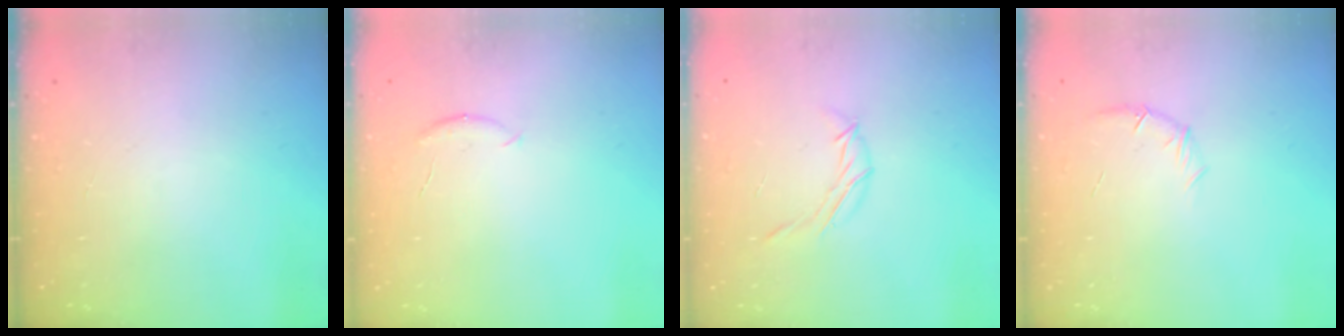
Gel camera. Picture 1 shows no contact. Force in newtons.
{"total": 5.0, "press": 4.9, "slide": 1.0}
{"total": 6.1, "press": 5.9, "slide": 1.4}
{"total": 6.3, "press": 6.1, "slide": 1.5}